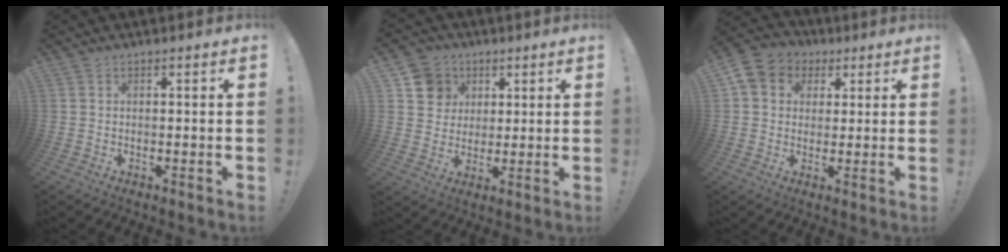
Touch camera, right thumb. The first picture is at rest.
{"total": 9.7, "force": [3.1, 9.0, 2.0], "torque": [-0.020, -0.014, 0.065]}
{"total": 8.0, "force": [1.8, 7.2, 3.0], "torque": [-0.054, 0.002, 0.040]}